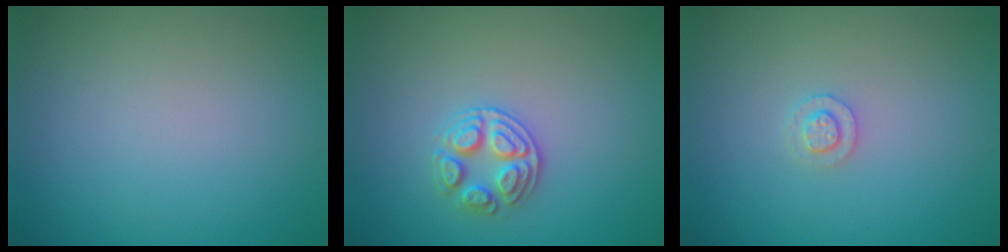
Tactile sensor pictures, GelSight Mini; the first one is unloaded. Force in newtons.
{"total": 2.8, "press": 2.7, "slide": 0.7}
{"total": 1.3, "press": 1.2, "slide": 0.3}